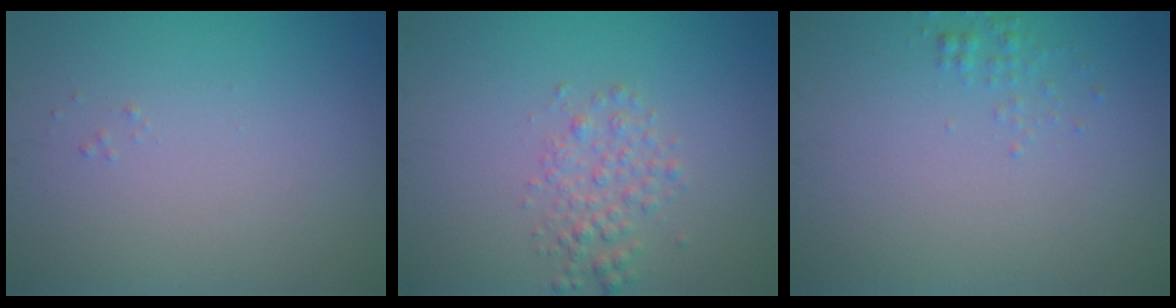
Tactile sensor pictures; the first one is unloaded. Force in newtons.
{"total": 2.1, "press": 2.1, "slide": 0.1}
{"total": 0.9, "press": 0.9, "slide": 0.0}